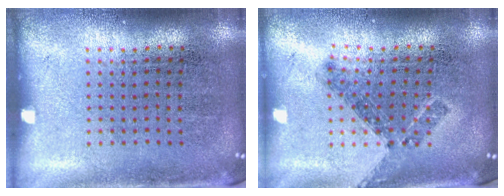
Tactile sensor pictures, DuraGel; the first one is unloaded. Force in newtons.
{"total": 0.8, "press": 0.7, "slide": 0.4}